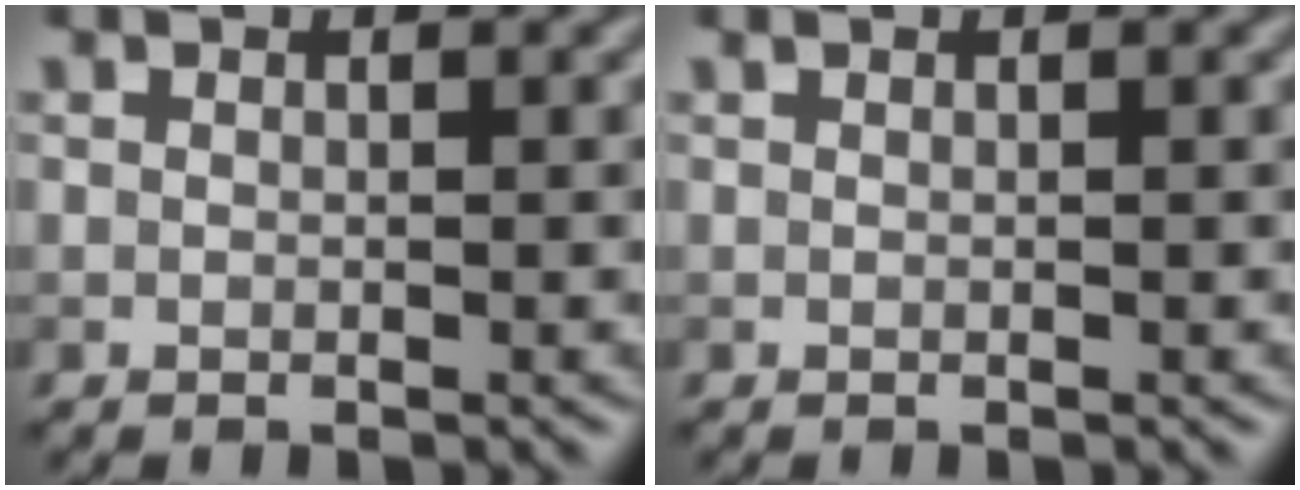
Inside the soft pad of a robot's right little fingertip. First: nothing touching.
{"total": 0.0}